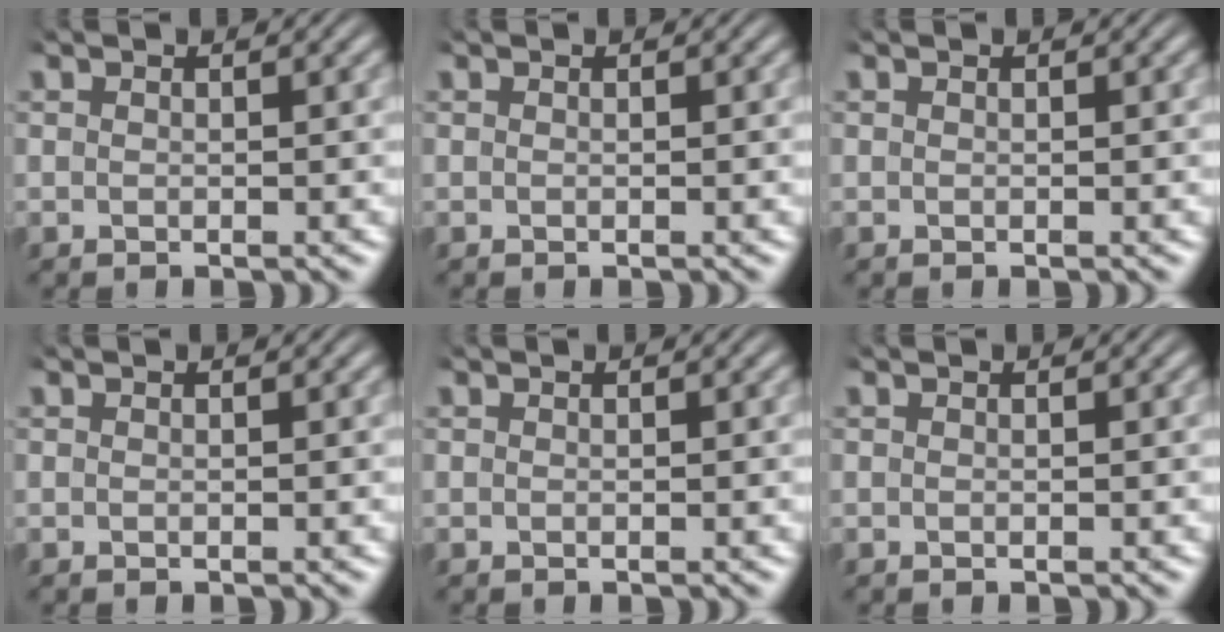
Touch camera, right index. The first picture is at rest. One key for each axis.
{"total": 0.0}
{"total": 0.0}
{"total": 0.0}
{"total": 0.0}
{"total": 0.0}